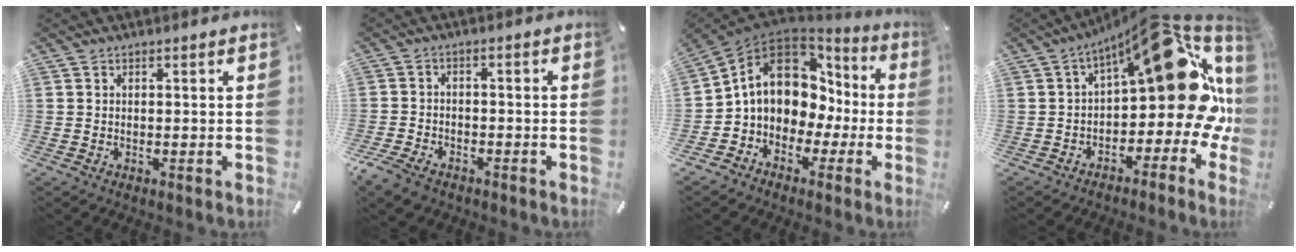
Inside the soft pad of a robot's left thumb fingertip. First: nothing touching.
{"total": 5.0, "force": [-3.6, 2.9, 2.0], "torque": [-0.055, 0.013, -0.071]}
{"total": 12.2, "force": [1.6, 10.3, 6.4], "torque": [-0.122, -0.011, 0.034]}
{"total": 24.4, "force": [7.6, 10.8, 20.5], "torque": [-0.271, -0.073, 0.128]}